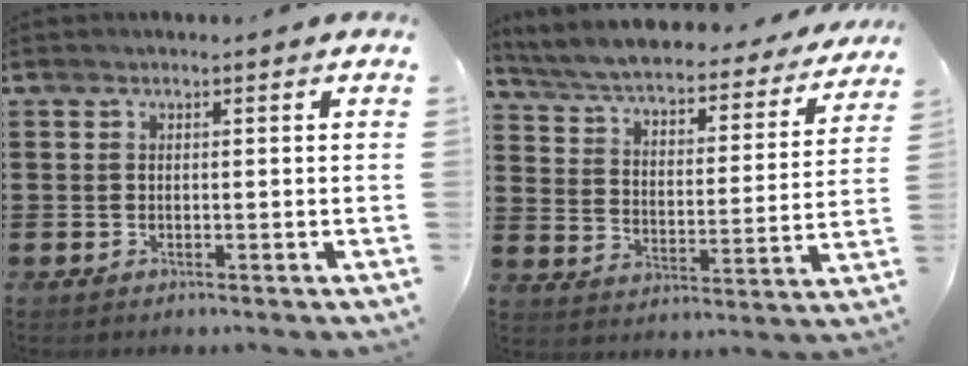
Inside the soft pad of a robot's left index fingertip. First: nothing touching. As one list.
[{"total": 5.1, "force": [4.7, 0.3, 1.9], "torque": [-0.061, -0.039, 0.074]}]